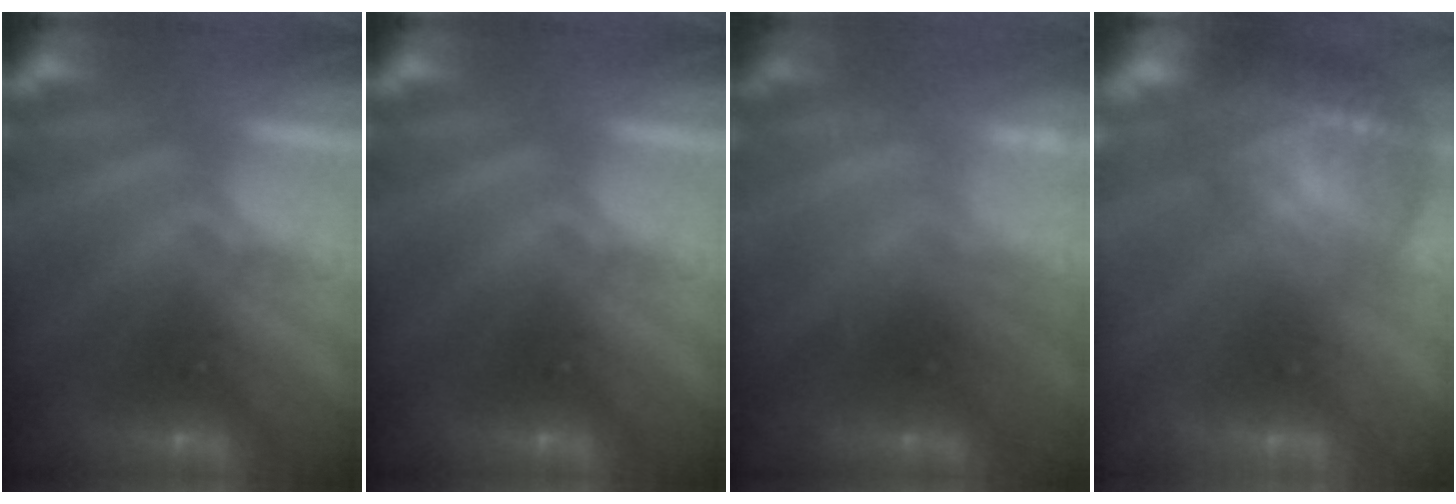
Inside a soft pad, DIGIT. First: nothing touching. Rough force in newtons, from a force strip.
{"total": 0.0}
{"total": 2.2}
{"total": 7.9}